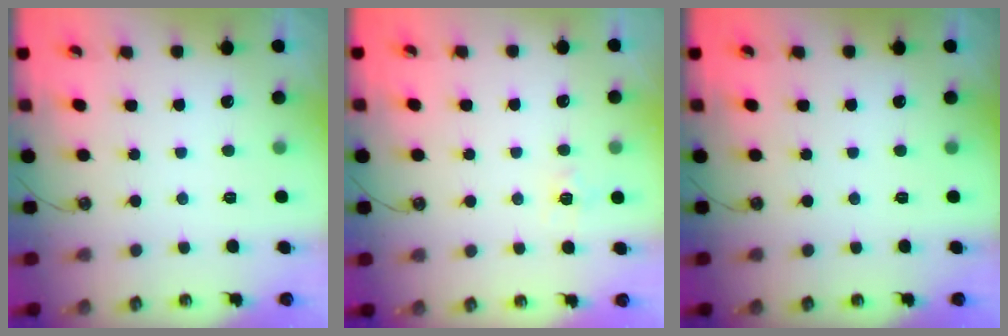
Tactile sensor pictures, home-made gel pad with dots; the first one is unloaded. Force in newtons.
{"total": 6.8, "press": 6.8, "slide": 0.6}
{"total": 0.0}